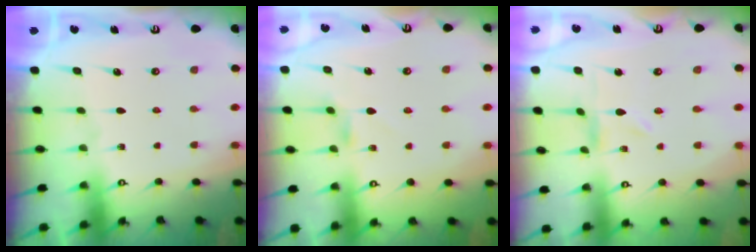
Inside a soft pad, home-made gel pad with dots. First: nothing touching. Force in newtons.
{"total": 3.0, "press": 2.9, "slide": 0.5}
{"total": 0.0}